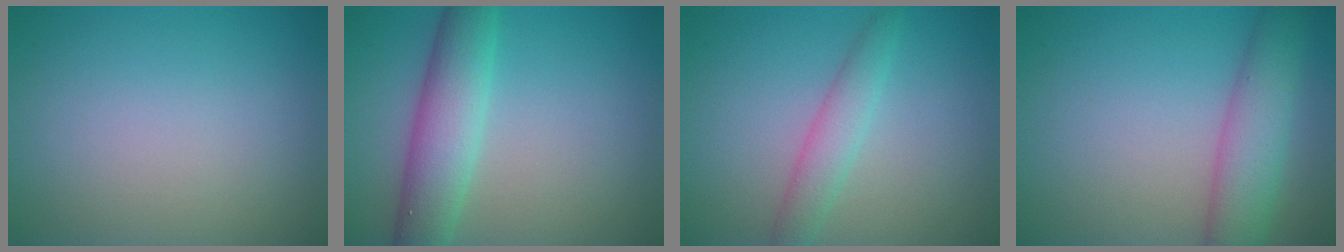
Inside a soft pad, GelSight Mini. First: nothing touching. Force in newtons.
{"total": 5.3, "press": 5.3, "slide": 0.2}
{"total": 2.6, "press": 2.6, "slide": 0.1}
{"total": 5.1, "press": 5.1, "slide": 0.2}